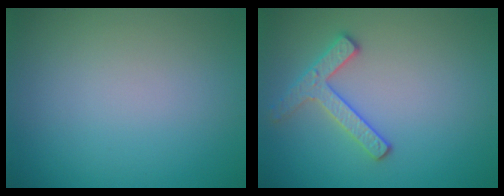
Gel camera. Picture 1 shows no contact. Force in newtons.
{"total": 2.5, "press": 2.4, "slide": 0.5}